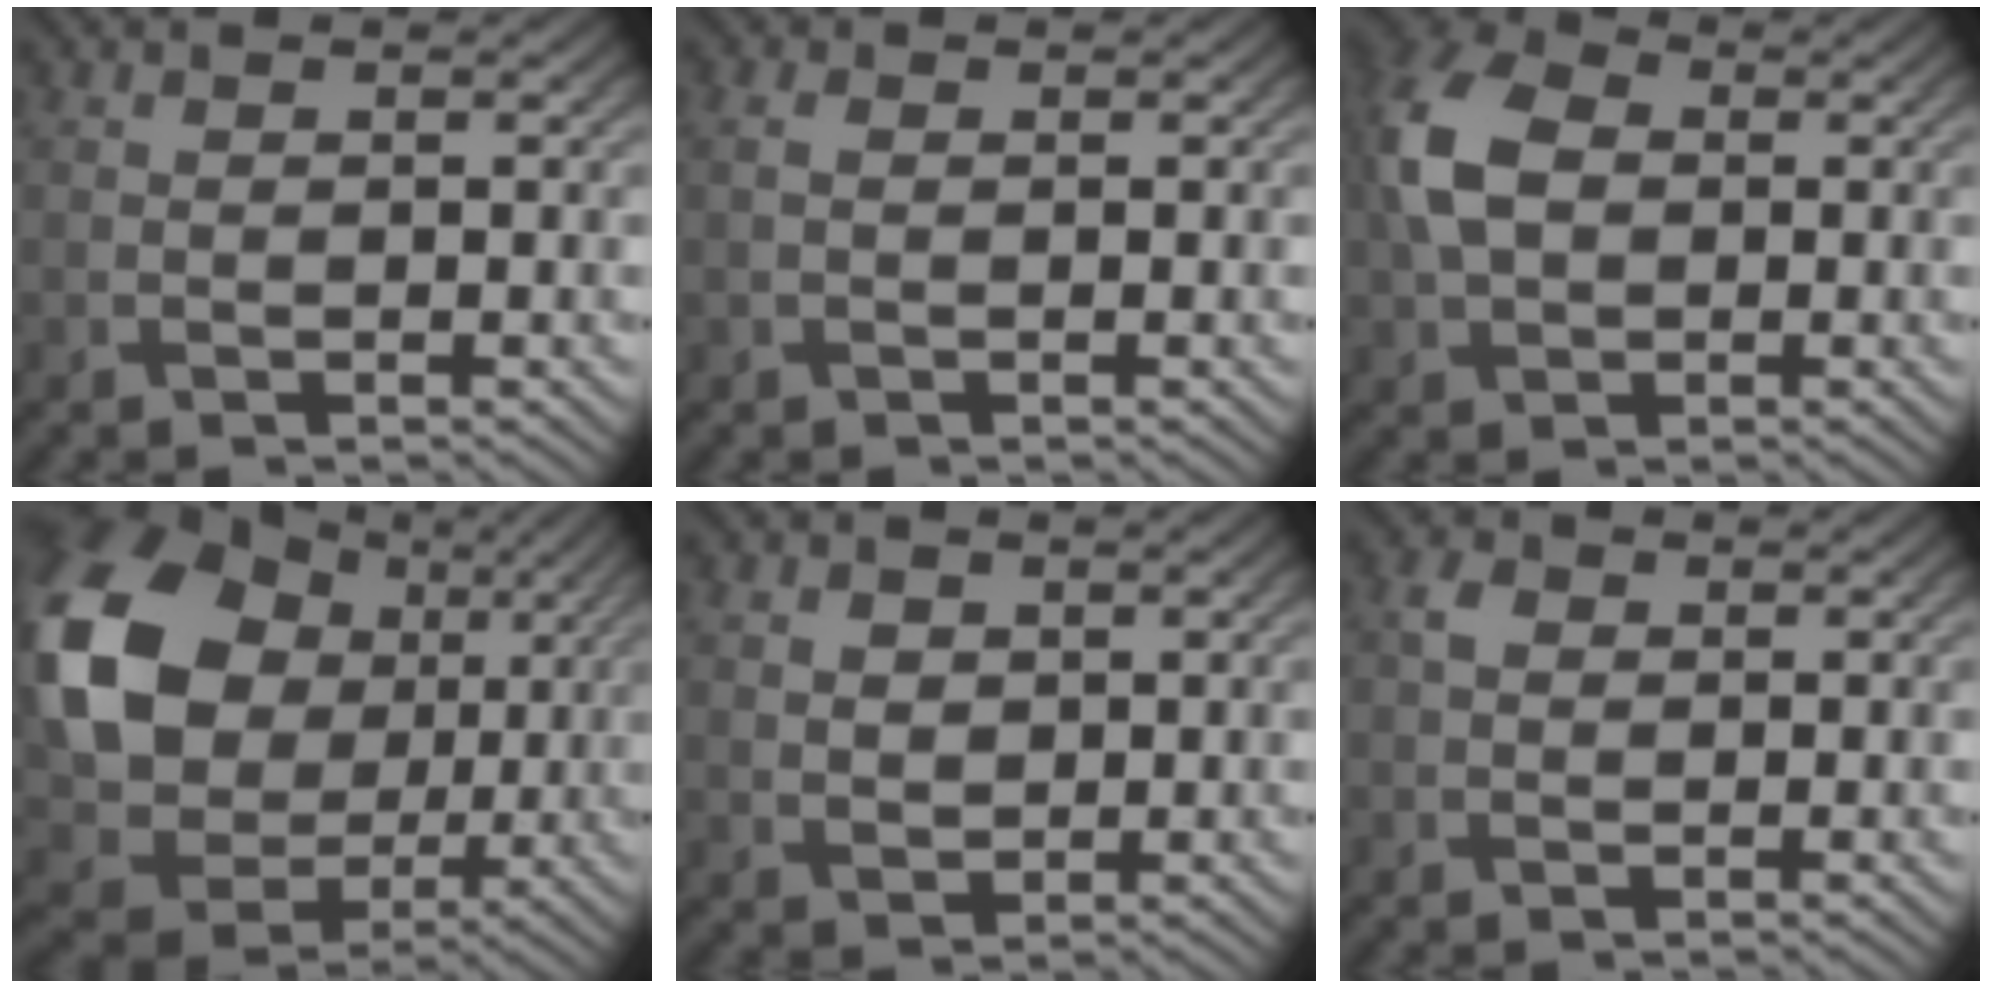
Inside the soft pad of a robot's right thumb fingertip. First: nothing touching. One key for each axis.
{"total": 1.2, "fx": 0.1, "fy": 0.7, "fz": 1.0, "tx": -0.029, "ty": 0.003, "tz": 0.000}
{"total": 8.0, "fx": 0.6, "fy": 5.6, "fz": 5.7, "tx": -0.152, "ty": 0.010, "tz": 0.001}
{"total": 16.6, "fx": 3.3, "fy": 13.4, "fz": 9.2, "tx": -0.218, "ty": 0.003, "tz": 0.056}
{"total": 2.5, "fx": 1.1, "fy": 2.0, "fz": 1.1, "tx": -0.029, "ty": -0.007, "tz": 0.023}
{"total": 1.6, "fx": 0.2, "fy": 1.4, "fz": 0.8, "tx": -0.017, "ty": 0.003, "tz": -0.001}